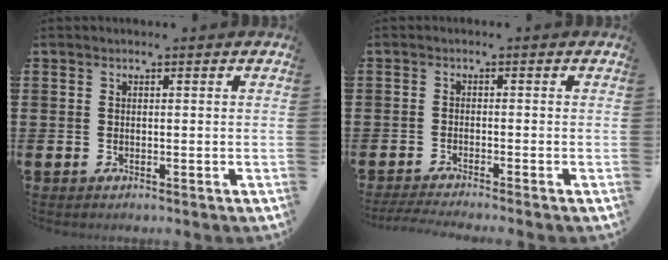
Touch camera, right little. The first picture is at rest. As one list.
[{"total": 1.6, "force": [-1.4, -0.1, 0.8], "torque": [-0.012, 0.000, -0.027]}]